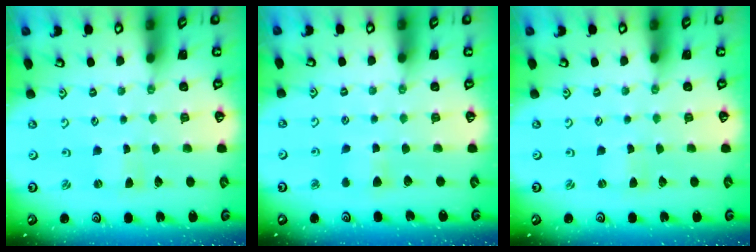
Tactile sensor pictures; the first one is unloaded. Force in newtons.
{"total": 4.1, "press": 4.1, "slide": 0.8}
{"total": 0.5, "press": 0.5, "slide": 0.1}